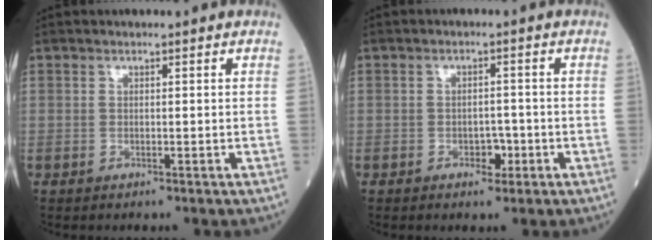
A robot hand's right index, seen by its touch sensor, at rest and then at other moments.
{"total": 2.5, "force": [-1.2, 1.5, 1.7], "torque": [-0.017, 0.006, -0.014]}